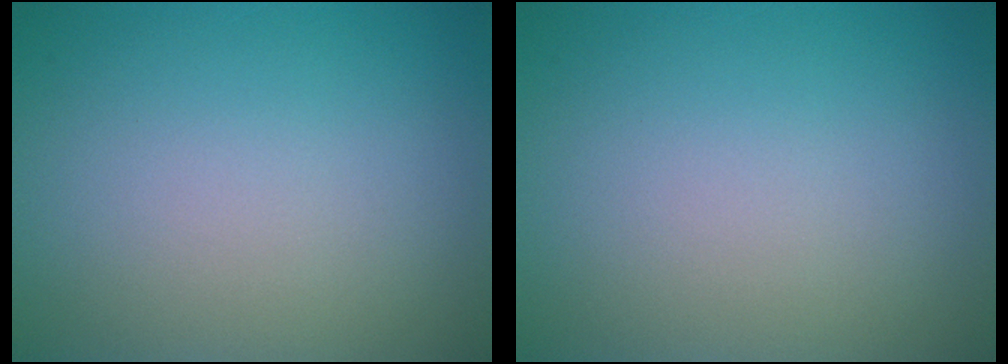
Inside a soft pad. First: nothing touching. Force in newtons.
{"total": 0.0}